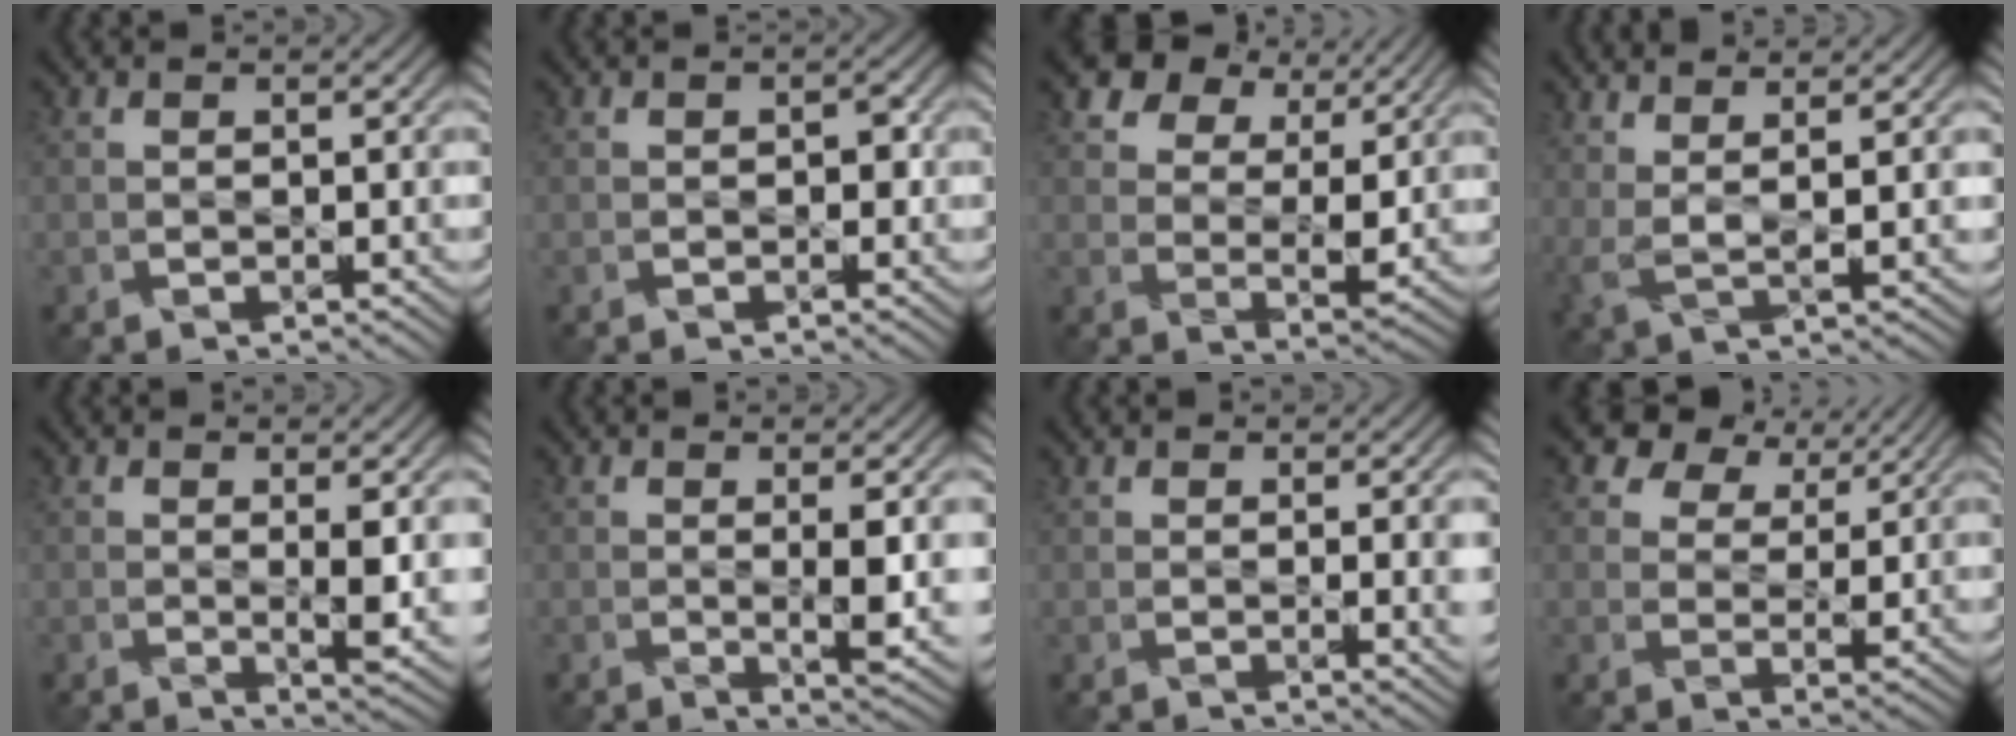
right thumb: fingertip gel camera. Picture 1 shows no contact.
{"total": 1.7, "force": [-0.1, 1.3, 1.1], "torque": [-0.002, 0.004, 0.001]}
{"total": 11.1, "force": [8.0, 5.8, 5.1], "torque": [-0.104, 0.010, 0.133]}
{"total": 4.3, "force": [3.5, -0.4, 2.4], "torque": [-0.064, 0.010, 0.072]}
{"total": 3.6, "force": [0.6, 0.6, 3.5], "torque": [-0.061, -0.001, 0.016]}
{"total": 4.0, "force": [0.4, 0.5, 3.9], "torque": [-0.067, -0.002, 0.014]}
{"total": 2.5, "force": [0.9, 0.0, 2.3], "torque": [-0.039, 0.003, 0.018]}
{"total": 7.6, "force": [5.8, 4.0, 2.9], "torque": [-0.060, 0.010, 0.097]}